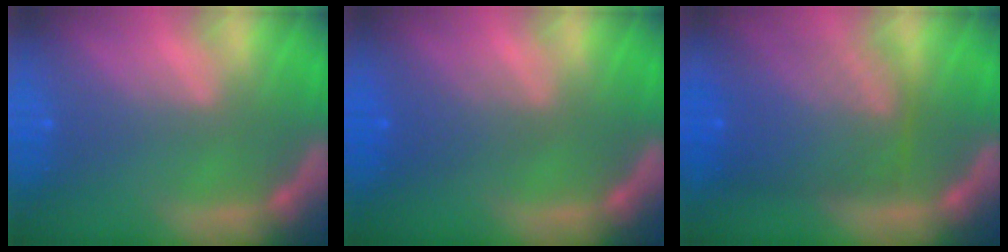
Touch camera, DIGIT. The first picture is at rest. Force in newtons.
{"total": 2.5}
{"total": 8.6}